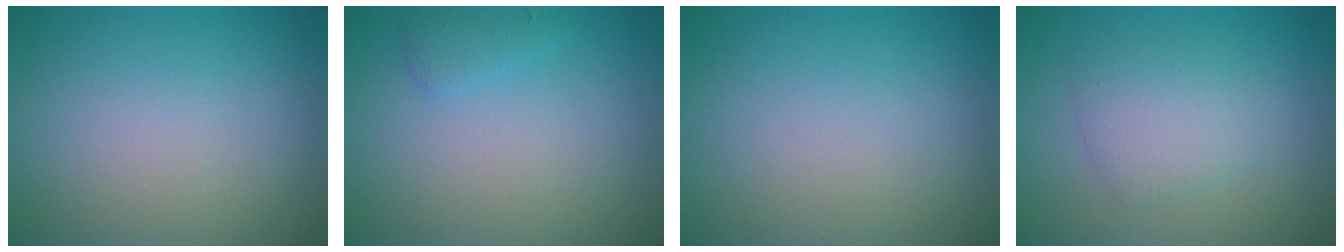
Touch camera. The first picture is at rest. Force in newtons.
{"total": 1.2, "press": 1.2, "slide": 0.1}
{"total": 0.0}
{"total": 2.9, "press": 2.9, "slide": 0.1}